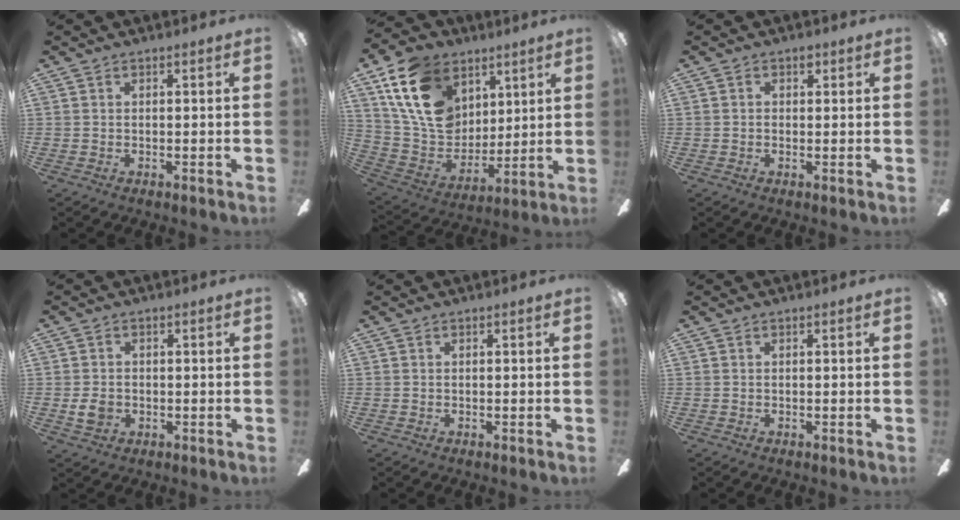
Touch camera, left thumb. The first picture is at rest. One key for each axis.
{"total": 21.0, "fx": 9.6, "fy": 15.1, "fz": 11.0, "tx": -0.227, "ty": -0.029, "tz": 0.181}
{"total": 1.8, "fx": 0.4, "fy": 1.4, "fz": 1.1, "tx": -0.007, "ty": 0.002, "tz": 0.002}
{"total": 4.4, "fx": -0.6, "fy": 3.6, "fz": 2.4, "tx": -0.039, "ty": 0.005, "tz": -0.010}
{"total": 0.0}
{"total": 0.0}